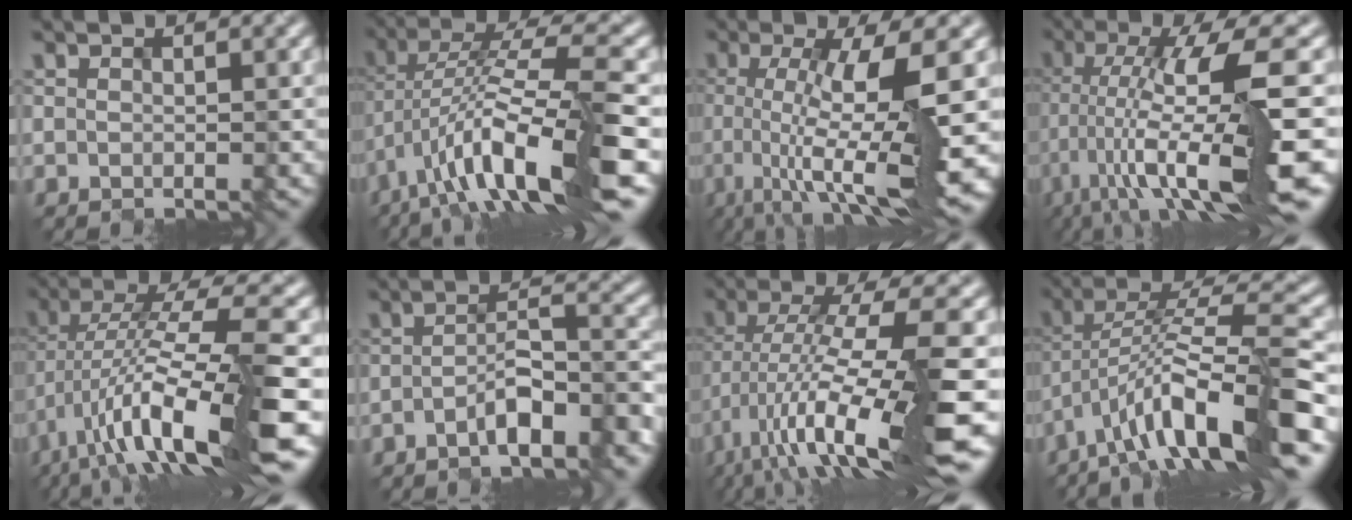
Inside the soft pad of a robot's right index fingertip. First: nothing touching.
{"total": 11.3, "force": [-4.3, 2.0, 10.2], "torque": [-0.179, 0.018, -0.072]}
{"total": 10.3, "force": [-1.0, 2.5, 9.9], "torque": [-0.141, -0.007, -0.015]}
{"total": 12.4, "force": [-2.0, 2.5, 12.0], "torque": [-0.187, 0.000, -0.028]}
{"total": 12.9, "force": [-4.2, 2.1, 12.1], "torque": [-0.213, 0.015, -0.061]}
{"total": 5.4, "force": [-2.7, 1.7, 4.4], "torque": [-0.076, 0.009, -0.045]}
{"total": 13.4, "force": [-4.6, 2.4, 12.4], "torque": [-0.210, 0.001, -0.066]}
{"total": 11.2, "force": [-5.5, 2.0, 9.5], "torque": [-0.158, 0.021, -0.092]}